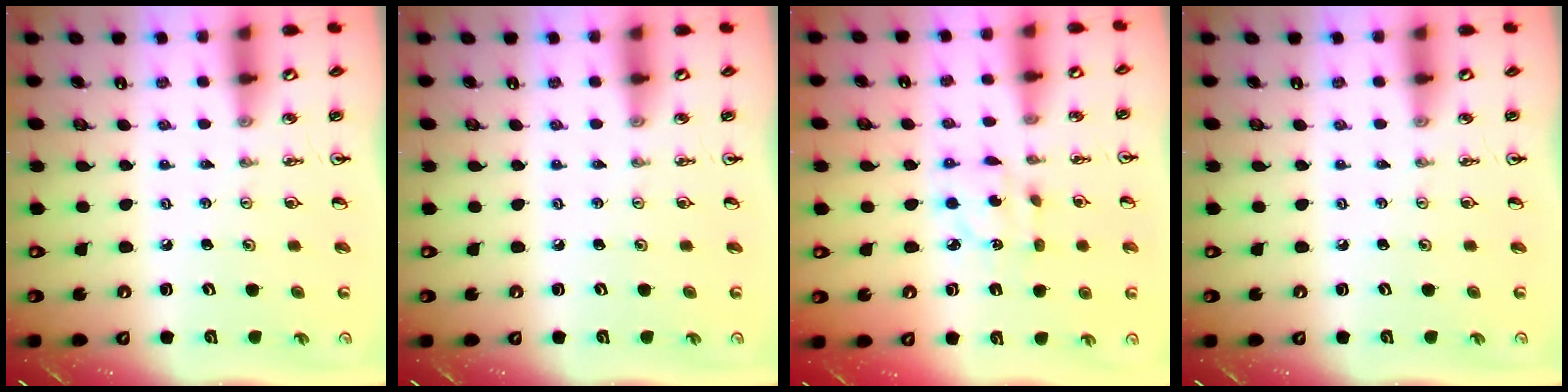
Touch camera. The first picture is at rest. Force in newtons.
{"total": 0.0}
{"total": 4.6, "press": 4.6, "slide": 0.3}
{"total": 0.0}